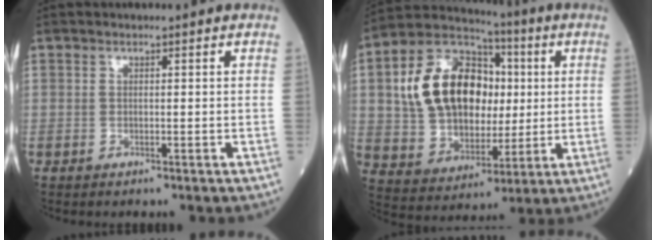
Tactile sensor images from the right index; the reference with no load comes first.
{"total": 17.5, "force": [2.9, 11.8, 12.7], "torque": [-0.255, 0.044, 0.053]}